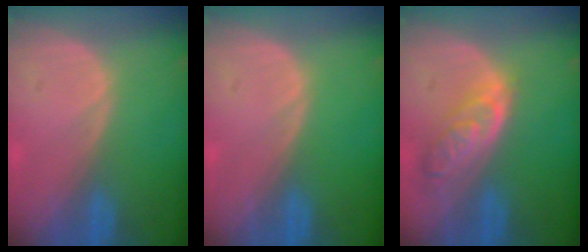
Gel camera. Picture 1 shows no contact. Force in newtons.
{"total": 0.0}
{"total": 6.3, "press": 5.7, "slide": 2.8}